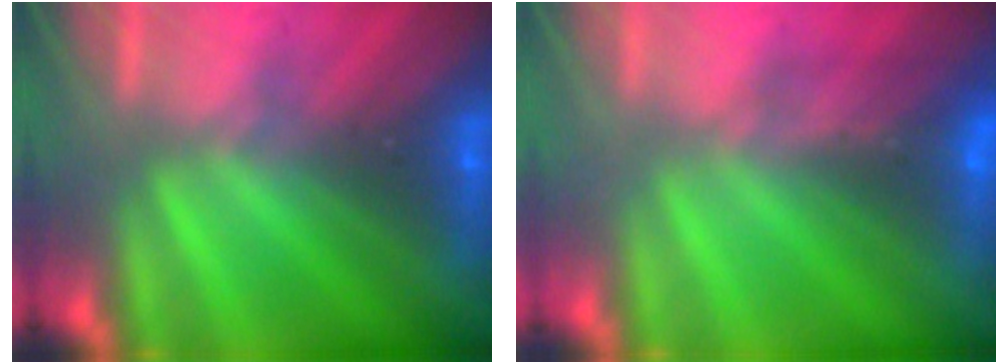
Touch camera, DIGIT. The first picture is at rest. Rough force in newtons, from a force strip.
{"total": 1.2}